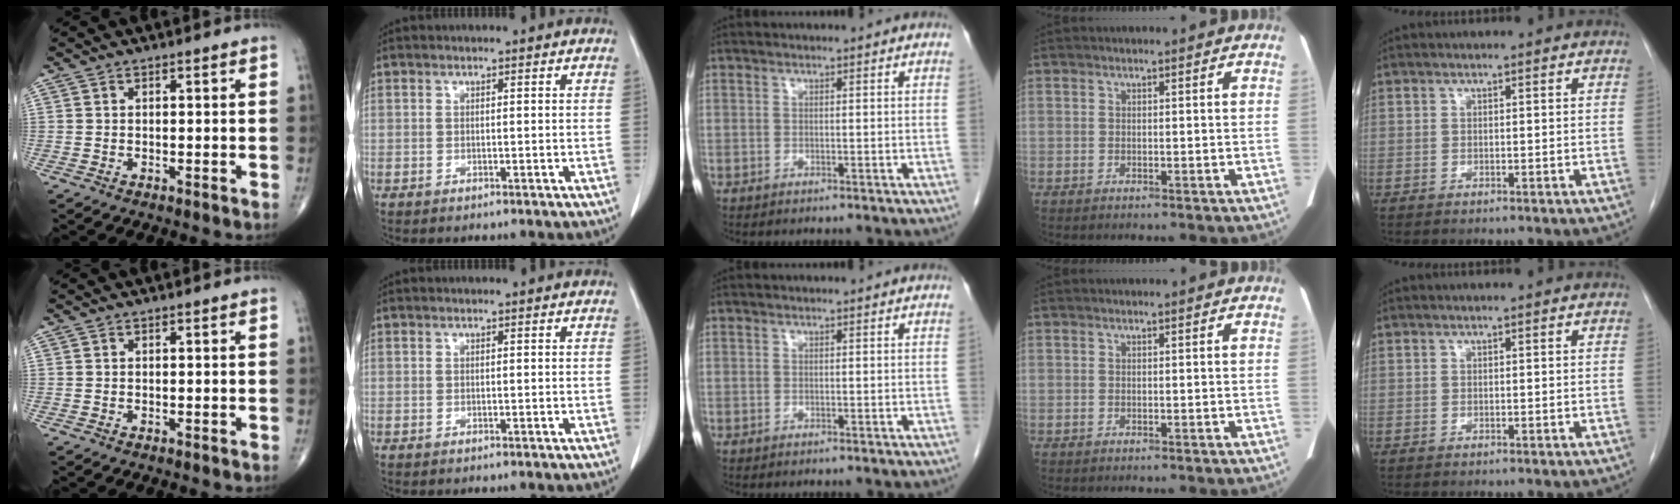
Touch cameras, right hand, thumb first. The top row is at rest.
{}